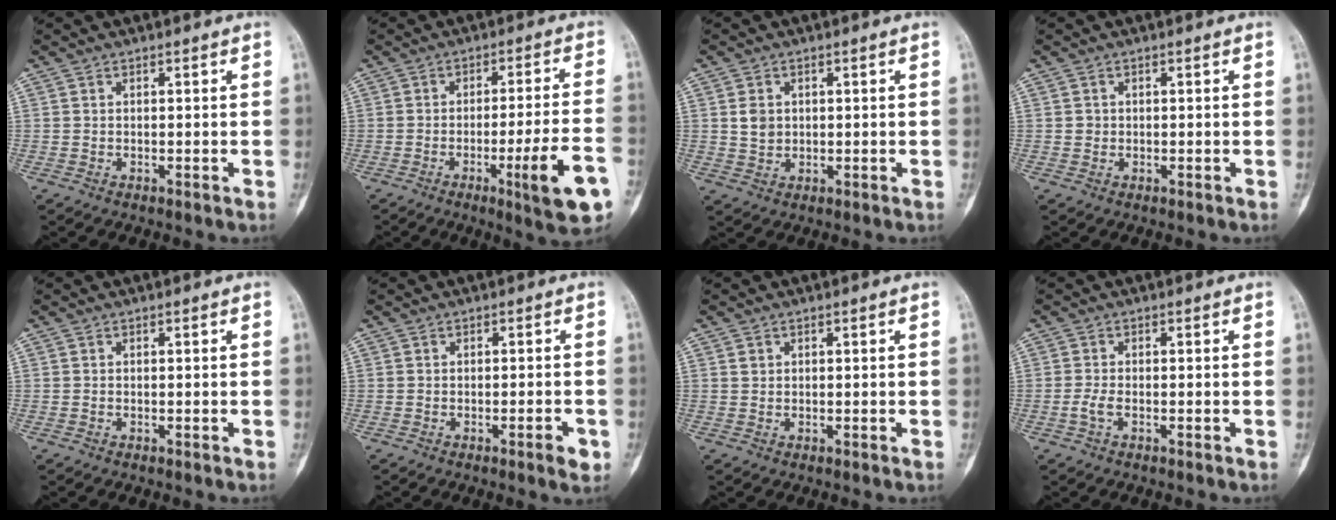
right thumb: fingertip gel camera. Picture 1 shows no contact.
{"total": 12.4, "force": [-5.2, 1.2, 11.2], "torque": [-0.162, 0.011, -0.070]}
{"total": 3.2, "force": [0.7, 2.6, 1.7], "torque": [-0.017, -0.004, 0.016]}
{"total": 0.9, "force": [0.0, 0.9, 0.2], "torque": [0.002, 0.002, 0.001]}
{"total": 0.0}
{"total": 2.9, "force": [-1.4, 0.6, 2.5], "torque": [-0.033, 0.003, -0.018]}
{"total": 0.8, "force": [0.4, 0.7, 0.2], "torque": [0.002, 0.000, 0.008]}
{"total": 1.8, "force": [-0.7, 0.7, 1.6], "torque": [-0.039, -0.001, -0.016]}